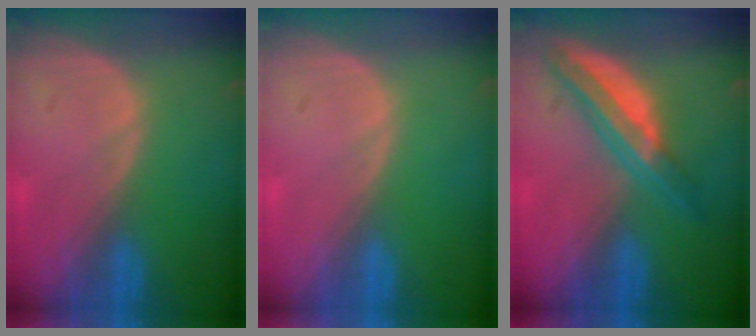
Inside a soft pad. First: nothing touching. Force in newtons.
{"total": 0.0}
{"total": 6.8, "press": 5.6, "slide": 3.8}